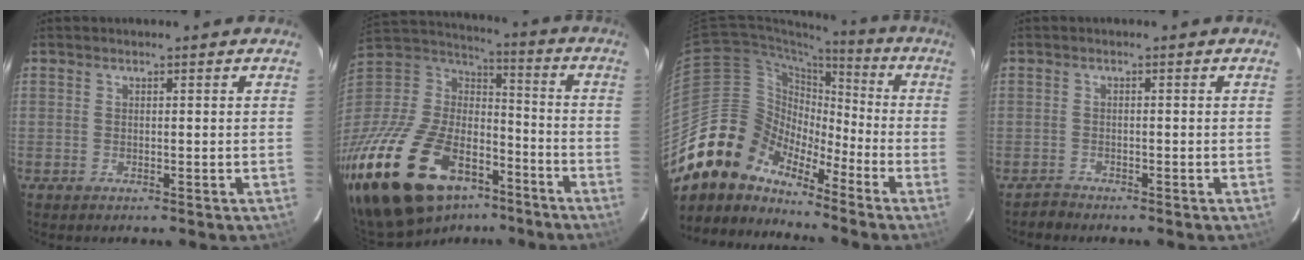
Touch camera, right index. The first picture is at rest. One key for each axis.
{"total": 35.0, "fx": -21.6, "fy": 18.9, "fz": 20.0, "tx": -0.436, "ty": -0.015, "tz": -0.335}
{"total": 13.3, "fx": -10.8, "fy": 7.3, "fz": 2.4, "tx": -0.054, "ty": 0.034, "tz": -0.214}
{"total": 1.6, "fx": -1.4, "fy": 0.5, "fz": -0.5, "tx": 0.004, "ty": 0.006, "tz": -0.027}